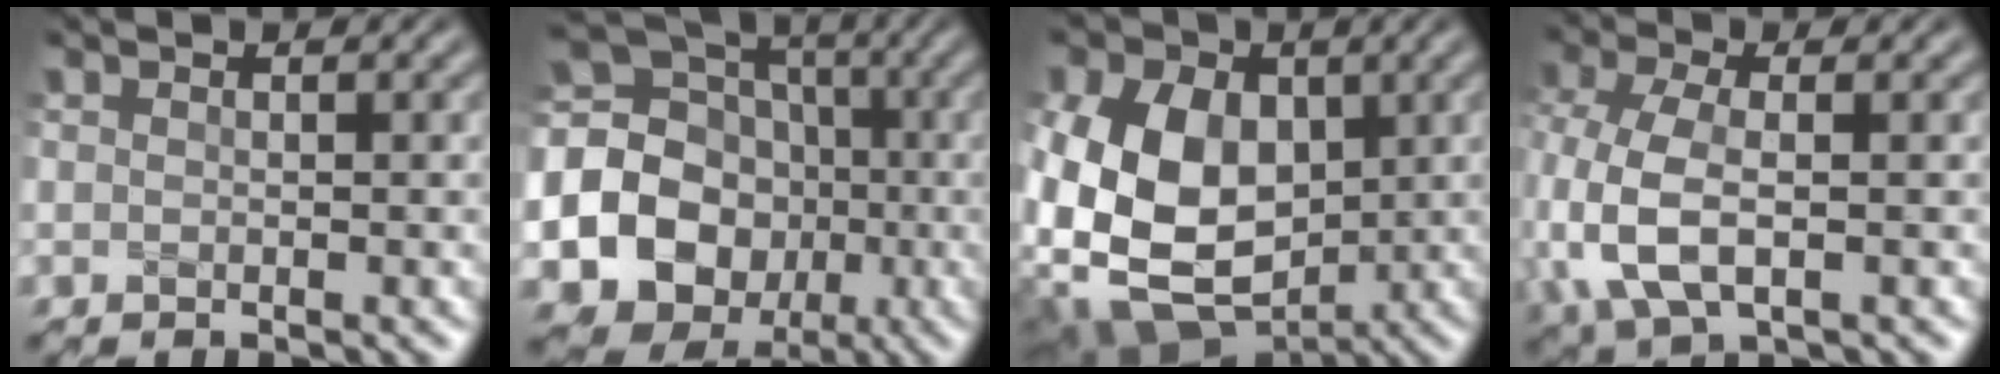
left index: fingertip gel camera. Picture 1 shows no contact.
{"total": 20.6, "force": [-3.7, 18.8, 7.5], "torque": [-0.195, -0.007, -0.085]}
{"total": 15.8, "force": [-0.3, 12.9, 9.2], "torque": [-0.207, -0.006, -0.019]}
{"total": 6.5, "force": [-0.9, 3.7, 5.3], "torque": [-0.132, -0.004, -0.021]}